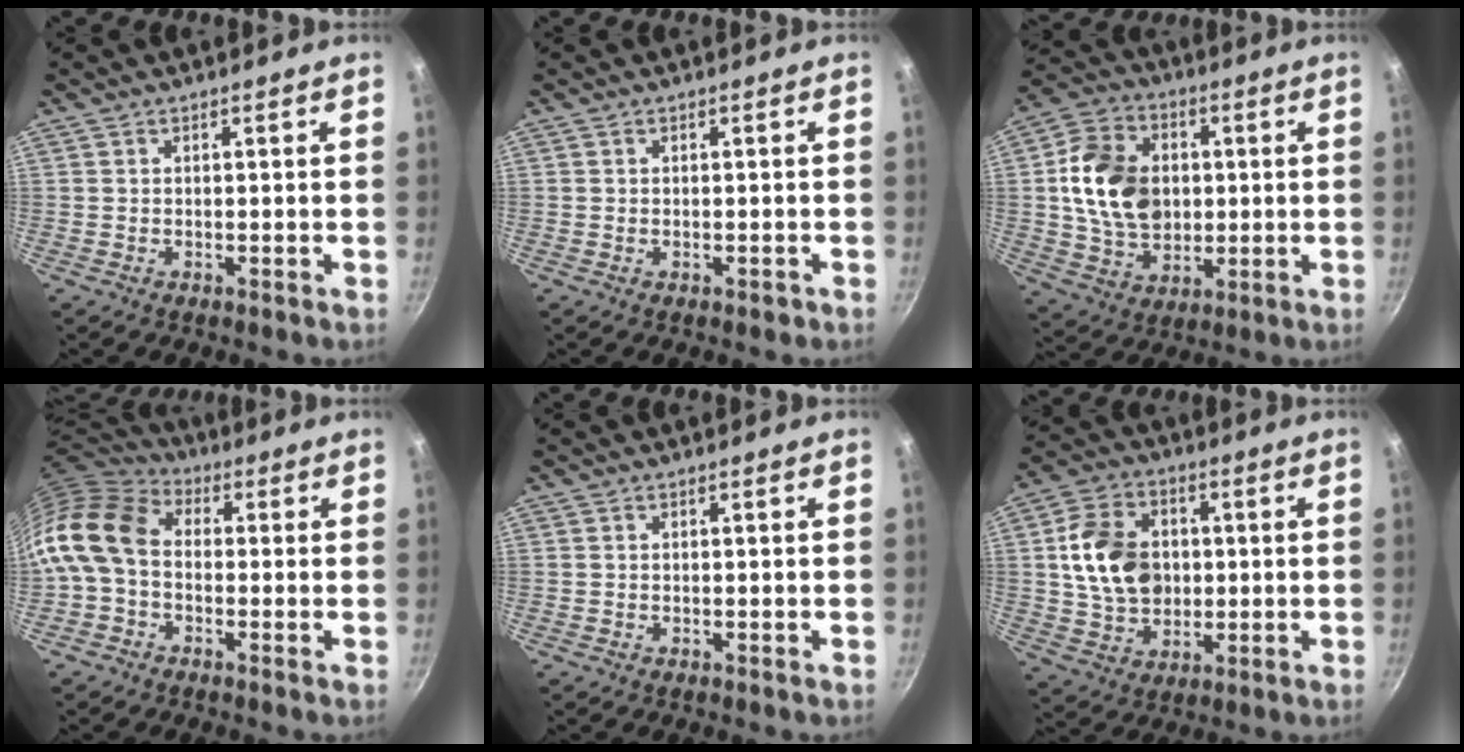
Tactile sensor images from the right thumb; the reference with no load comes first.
{"total": 0.8, "force": [-0.4, 0.3, 0.6], "torque": [-0.006, 0.002, -0.005]}
{"total": 16.2, "force": [1.5, 12.3, 10.5], "torque": [-0.163, 0.005, 0.027]}
{"total": 14.5, "force": [-1.0, 10.6, 9.8], "torque": [-0.196, 0.035, -0.042]}
{"total": 0.0}
{"total": 14.1, "force": [1.4, 10.7, 9.0], "torque": [-0.140, 0.008, 0.026]}